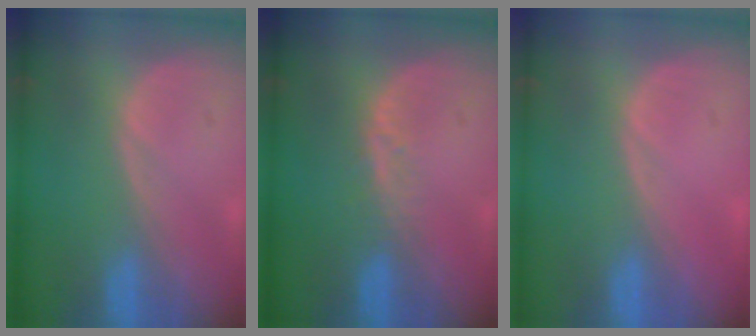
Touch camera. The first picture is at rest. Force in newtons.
{"total": 2.1, "press": 2.1, "slide": 0.2}
{"total": 0.6, "press": 0.0, "slide": 0.6}